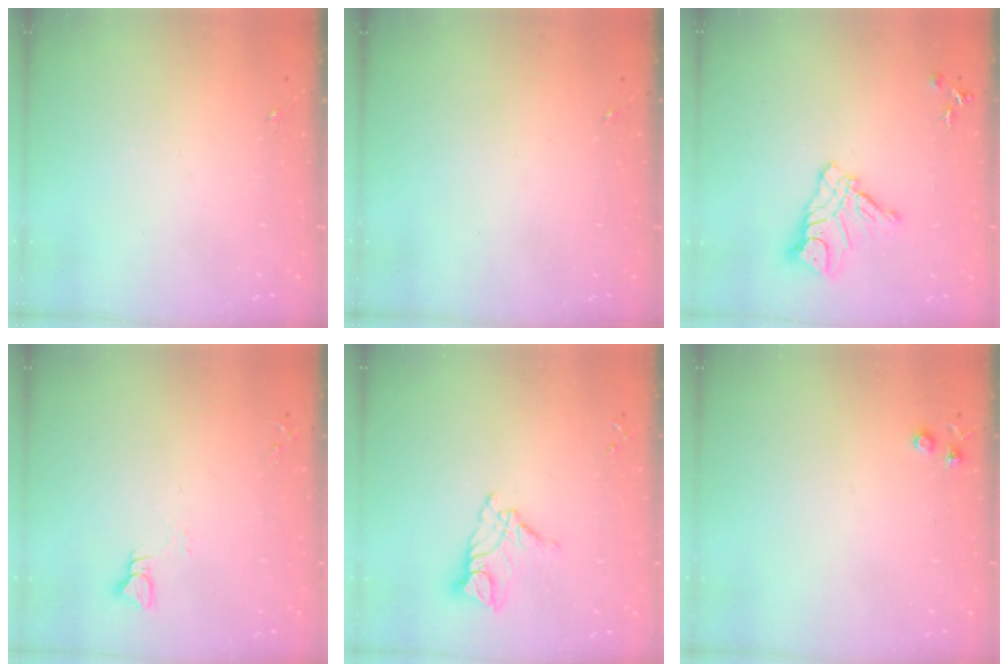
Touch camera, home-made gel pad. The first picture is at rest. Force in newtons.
{"total": 0.0}
{"total": 11.6, "press": 11.6, "slide": 0.7}
{"total": 2.9, "press": 2.9, "slide": 0.3}
{"total": 10.7, "press": 10.6, "slide": 0.9}
{"total": 4.2, "press": 4.1, "slide": 0.7}